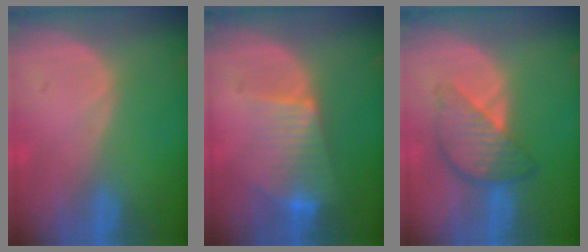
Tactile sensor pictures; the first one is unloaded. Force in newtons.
{"total": 7.5, "press": 6.5, "slide": 3.7}
{"total": 6.1, "press": 6.1, "slide": 0.4}